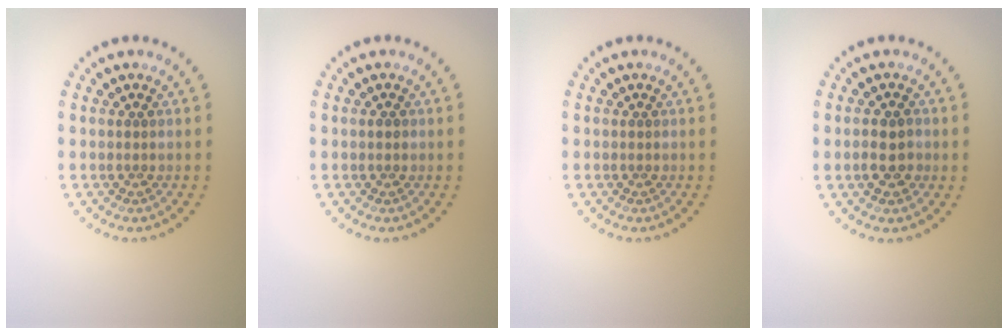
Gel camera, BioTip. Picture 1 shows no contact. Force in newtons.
{"total": 0.7, "press": 0.7, "slide": 0.1}
{"total": 0.0}
{"total": 2.4, "press": 2.4, "slide": 0.5}